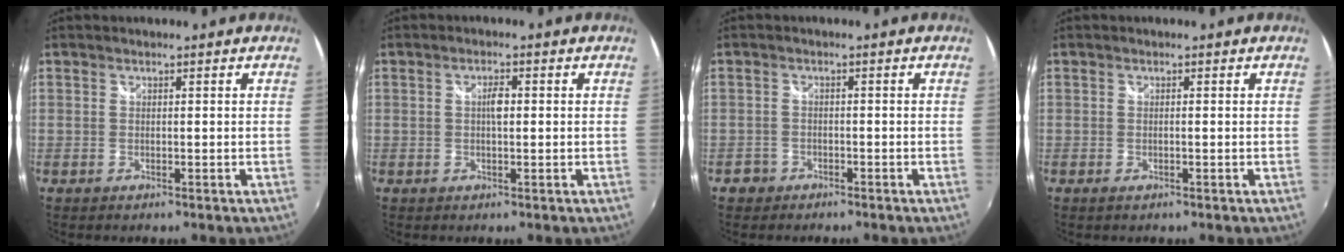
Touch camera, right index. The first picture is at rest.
{"total": 2.2, "force": [0.2, 0.7, 2.0], "torque": [-0.035, 0.004, 0.001]}
{"total": 2.3, "force": [-1.5, 1.7, 0.1], "torque": [-0.009, 0.000, -0.027]}
{"total": 0.6, "force": [-0.1, 0.0, 0.6], "torque": [-0.010, 0.000, -0.004]}